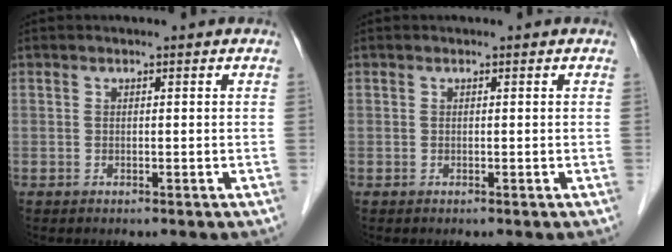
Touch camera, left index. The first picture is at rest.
{"total": 0.0}